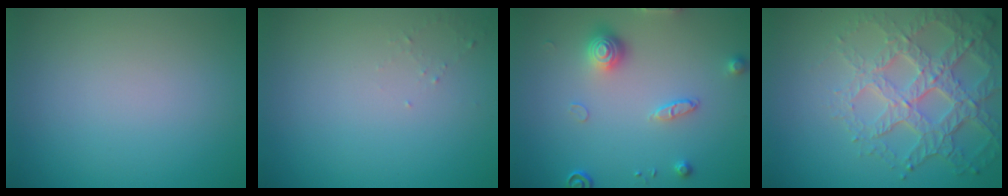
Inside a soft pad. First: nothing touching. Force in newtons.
{"total": 0.7, "press": 0.6, "slide": 0.2}
{"total": 3.0, "press": 2.8, "slide": 1.1}
{"total": 6.5, "press": 4.9, "slide": 4.3}